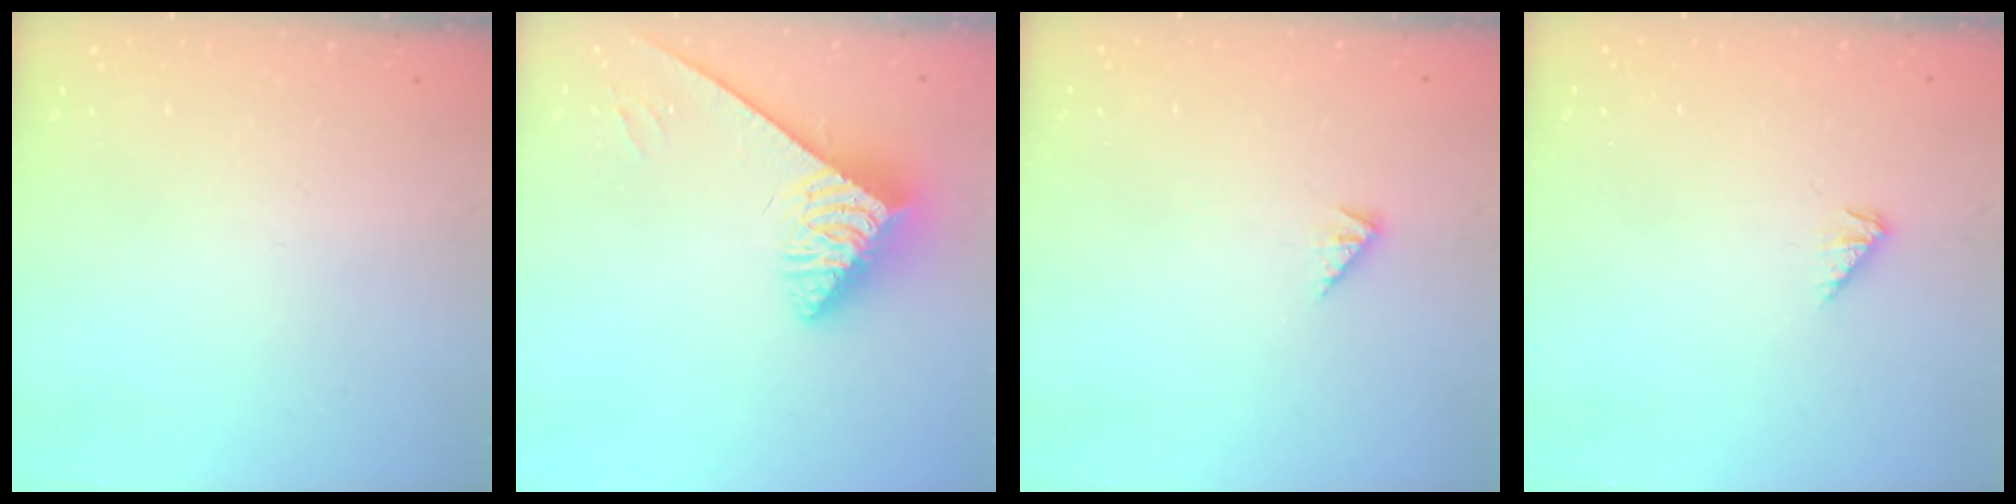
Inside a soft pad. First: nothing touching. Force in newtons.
{"total": 3.8, "press": 3.8, "slide": 0.5}
{"total": 1.9, "press": 1.9, "slide": 0.4}
{"total": 2.7, "press": 2.6, "slide": 0.4}